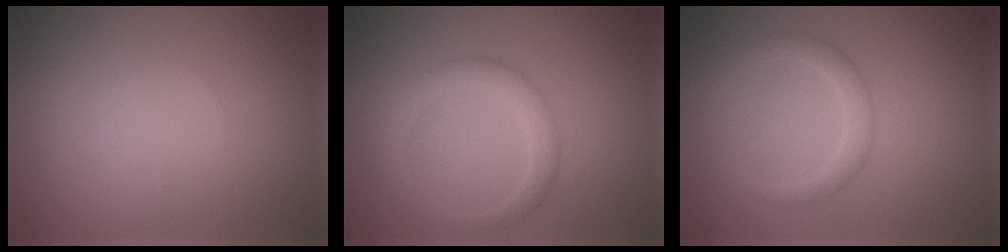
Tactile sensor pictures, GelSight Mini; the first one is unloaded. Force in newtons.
{"total": 2.8, "press": 2.8, "slide": 0.1}
{"total": 2.1, "press": 2.1, "slide": 0.0}